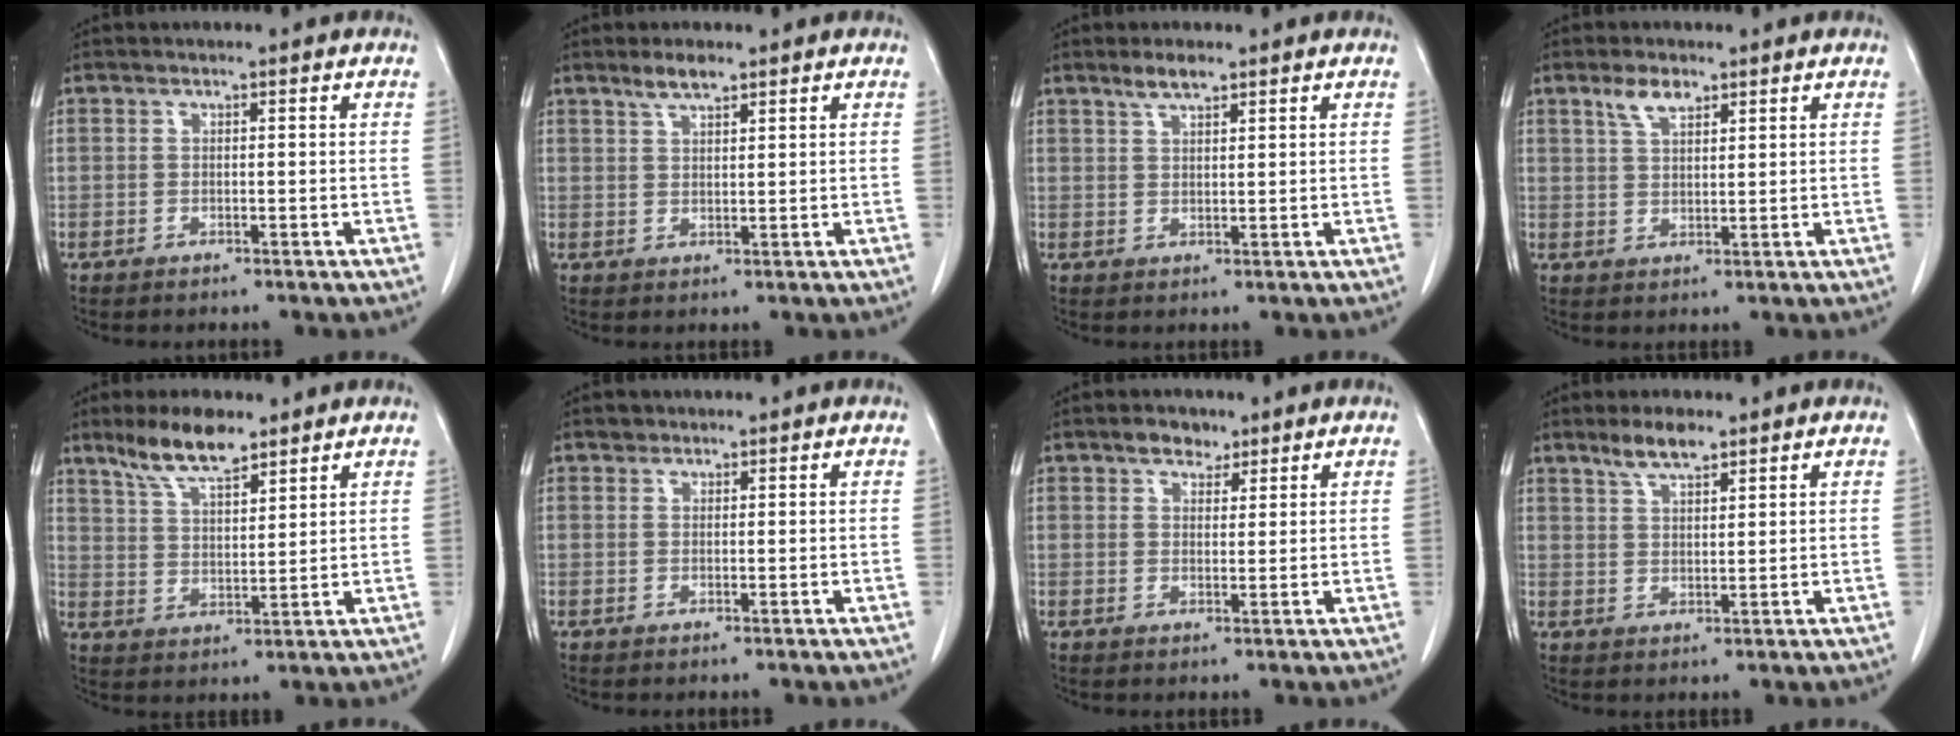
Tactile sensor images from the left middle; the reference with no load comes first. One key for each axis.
{"total": 3.1, "fx": 2.4, "fy": 0.6, "fz": 1.8, "tx": -0.039, "ty": 0.002, "tz": 0.047}
{"total": 2.8, "fx": 2.2, "fy": 0.5, "fz": 1.7, "tx": -0.036, "ty": 0.002, "tz": 0.043}
{"total": 3.7, "fx": 2.5, "fy": 1.4, "fz": 2.3, "tx": -0.049, "ty": 0.005, "tz": 0.051}
{"total": 8.4, "fx": 6.5, "fy": 2.0, "fz": 4.9, "tx": -0.099, "ty": 0.005, "tz": 0.124}
{"total": 1.0, "fx": 0.7, "fy": 0.7, "fz": 0.0, "tx": 0.004, "ty": 0.001, "tz": 0.008}
{"total": 3.1, "fx": 2.3, "fy": 1.8, "fz": 1.1, "tx": -0.018, "ty": 0.005, "tz": 0.037}
{"total": 4.6, "fx": 3.5, "fy": 1.0, "fz": 2.7, "tx": -0.056, "ty": 0.001, "tz": 0.068}